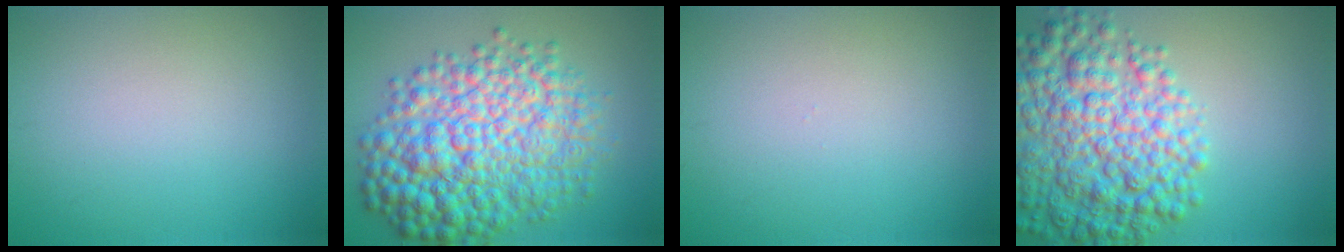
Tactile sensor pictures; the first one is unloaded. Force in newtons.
{"total": 11.5, "press": 11.5, "slide": 0.1}
{"total": 0.0}
{"total": 9.6, "press": 9.6, "slide": 0.3}